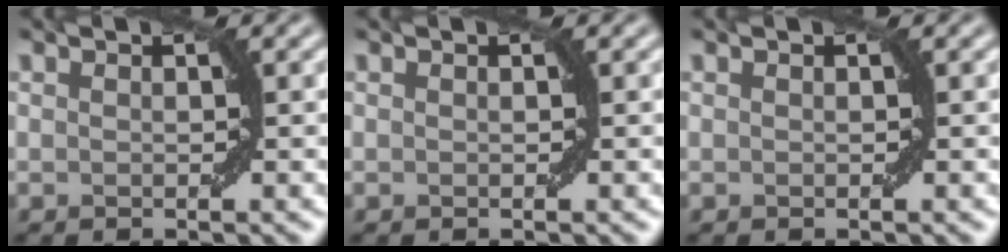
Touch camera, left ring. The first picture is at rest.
{"total": 0.0}
{"total": 0.0}